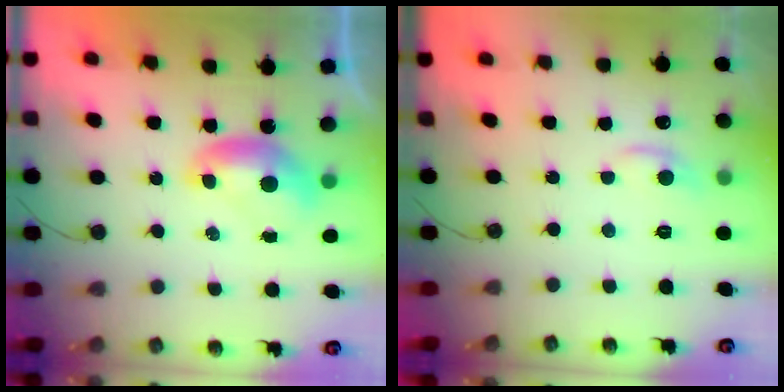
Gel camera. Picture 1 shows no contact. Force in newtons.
{"total": 0.8, "press": 0.0, "slide": 0.8}